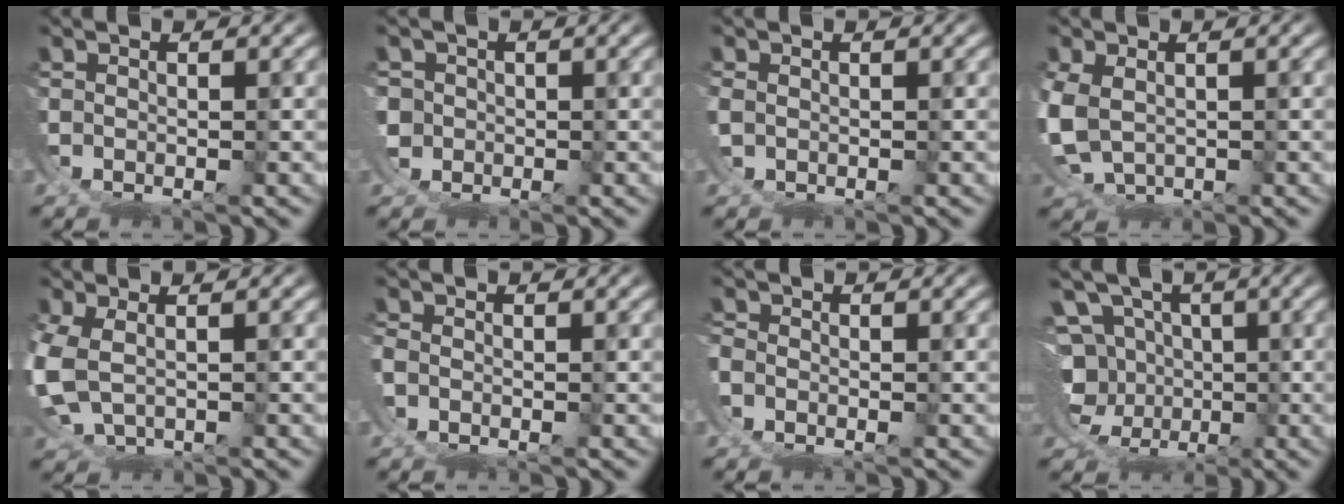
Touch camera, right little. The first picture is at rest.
{"total": 1.8, "force": [0.2, 1.3, -1.2], "torque": [-0.006, -0.026, 0.015]}
{"total": 0.8, "force": [0.6, 0.4, -0.4], "torque": [-0.004, 0.002, 0.009]}
{"total": 3.3, "force": [0.9, 3.0, 1.0], "torque": [-0.073, -0.021, 0.034]}
{"total": 2.1, "force": [0.9, 1.6, 1.1], "torque": [-0.076, -0.018, 0.033]}
{"total": 1.4, "force": [-0.8, 1.0, 0.5], "torque": [-0.016, -0.010, -0.010]}
{"total": 1.7, "force": [-1.1, 1.2, 0.3], "torque": [-0.015, -0.013, -0.014]}
{"total": 11.3, "force": [1.1, 10.7, 3.7], "torque": [-0.094, -0.045, 0.021]}